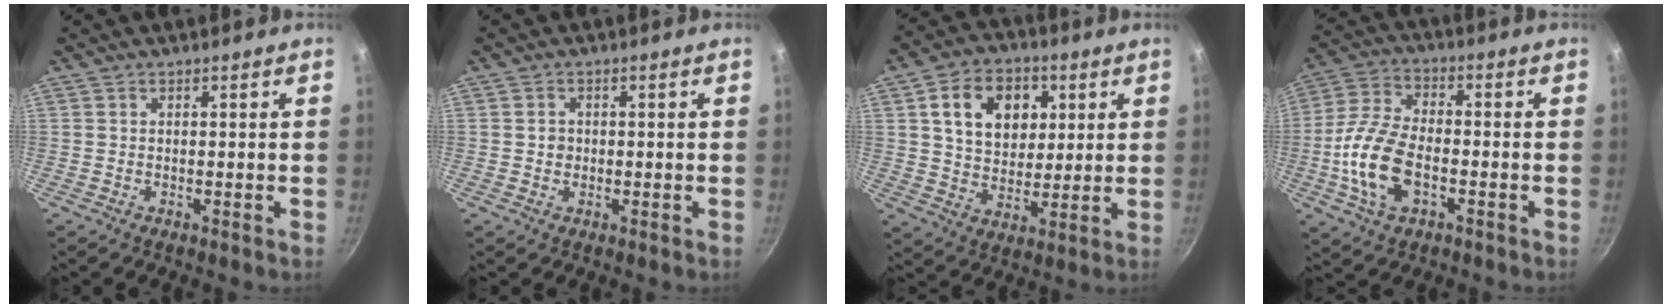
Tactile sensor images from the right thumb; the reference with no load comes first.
{"total": 1.8, "force": [0.0, 1.7, 0.6], "torque": [-0.002, 0.005, -0.001]}
{"total": 14.0, "force": [4.2, 10.4, 8.3], "torque": [-0.104, -0.003, 0.066]}
{"total": 13.3, "force": [-3.4, 7.3, 10.5], "torque": [-0.209, 0.027, -0.073]}